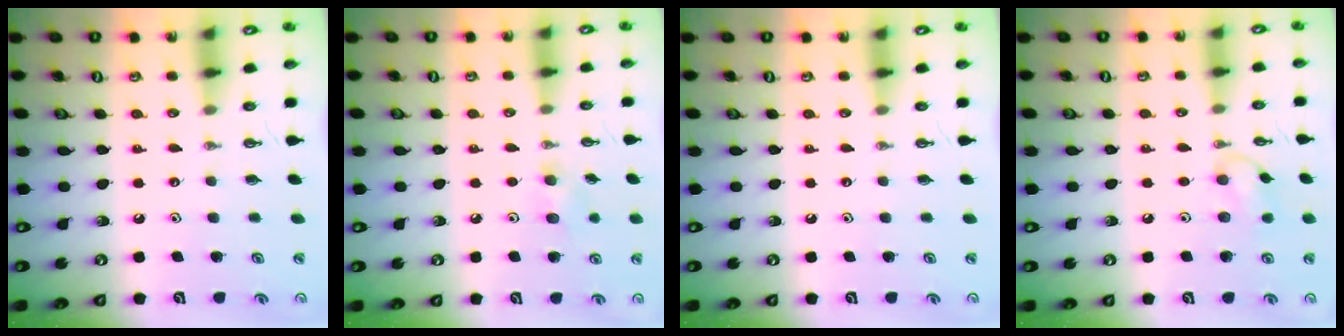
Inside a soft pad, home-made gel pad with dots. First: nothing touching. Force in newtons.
{"total": 7.0, "press": 5.9, "slide": 3.7}
{"total": 0.0}
{"total": 8.1, "press": 7.7, "slide": 2.7}